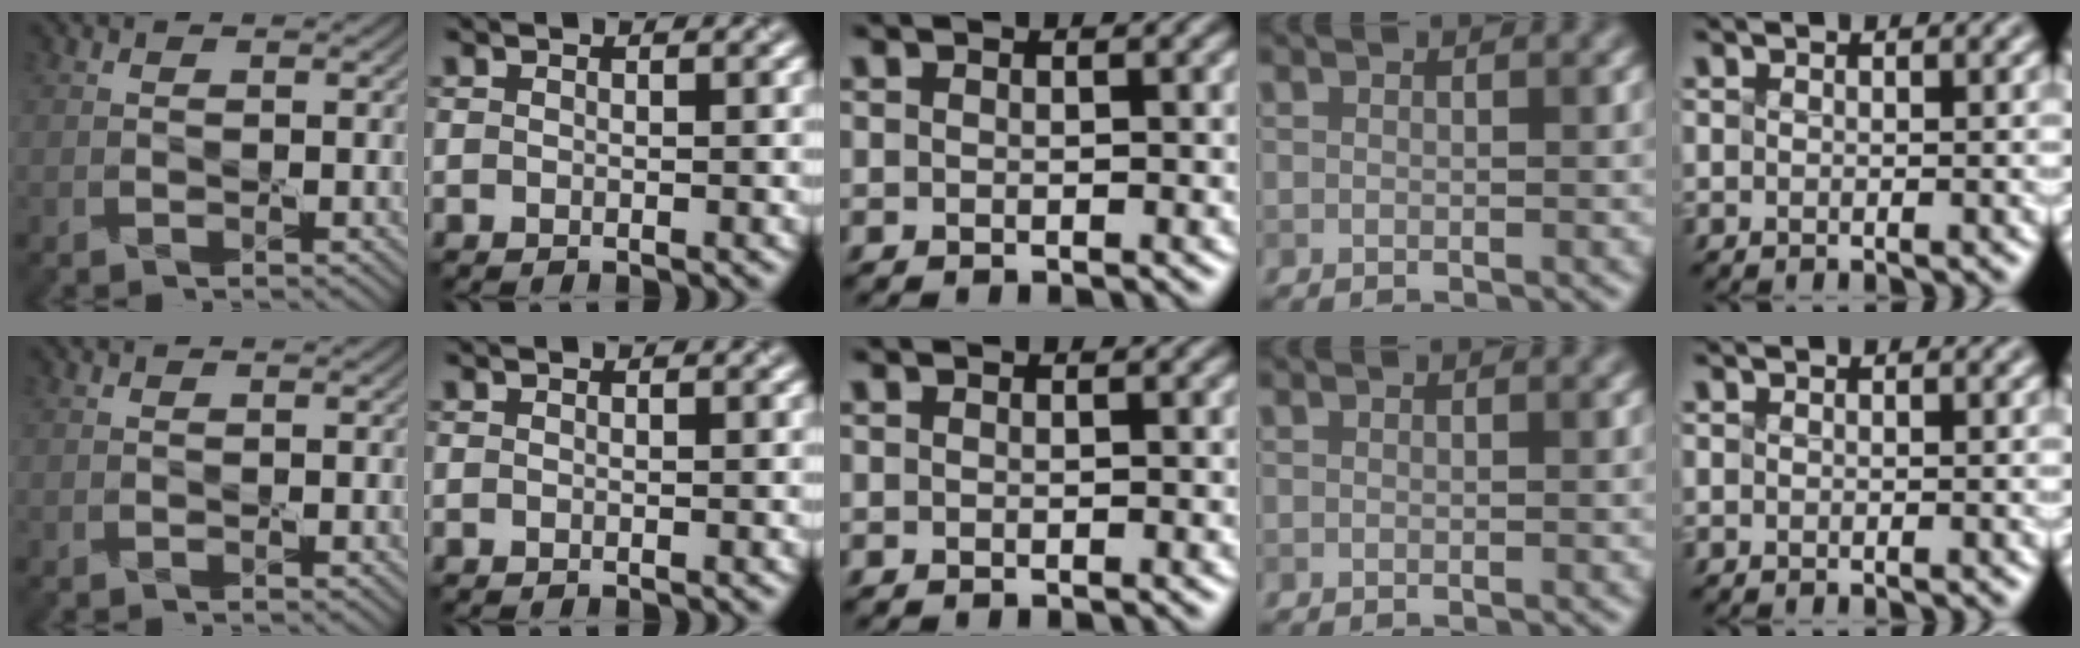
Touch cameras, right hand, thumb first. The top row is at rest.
{}